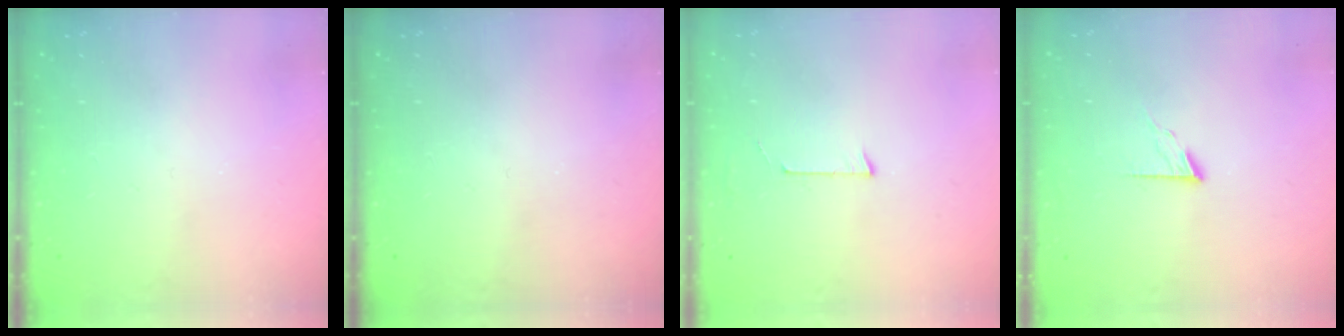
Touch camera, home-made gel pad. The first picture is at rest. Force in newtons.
{"total": 0.0}
{"total": 3.2, "press": 3.2, "slide": 0.2}
{"total": 5.7, "press": 5.7, "slide": 0.6}